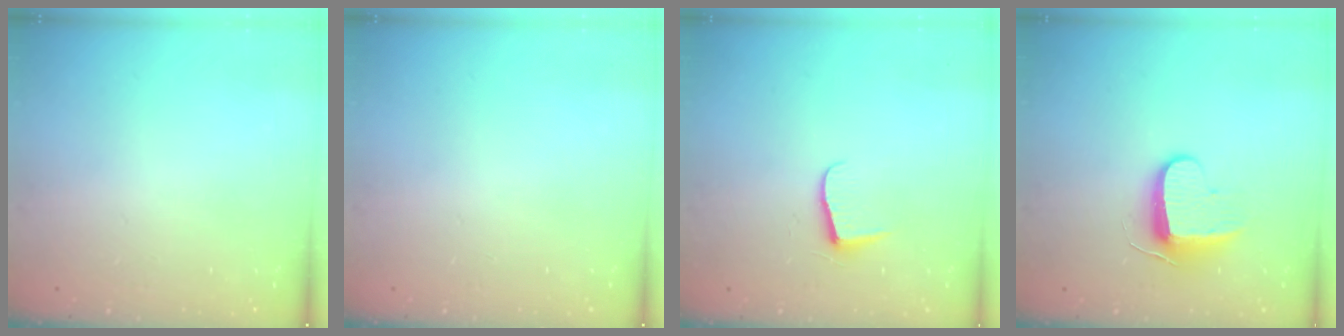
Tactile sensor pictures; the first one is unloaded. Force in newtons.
{"total": 0.0}
{"total": 5.9, "press": 5.9, "slide": 0.6}
{"total": 8.7, "press": 8.7, "slide": 0.6}